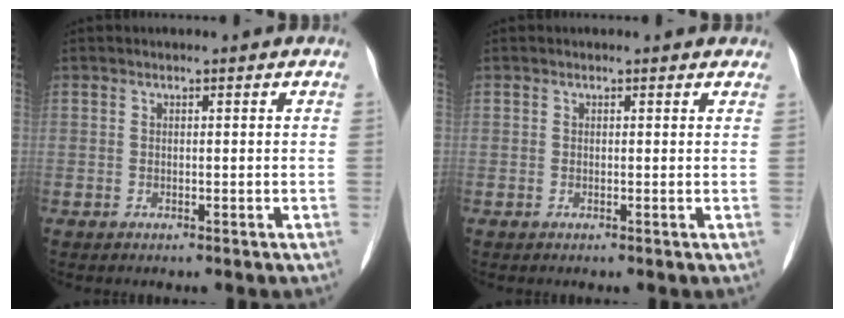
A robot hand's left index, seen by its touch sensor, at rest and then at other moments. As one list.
[{"total": 1.7, "force": [1.5, 0.8, 0.4], "torque": [-0.007, 0.001, 0.001]}]